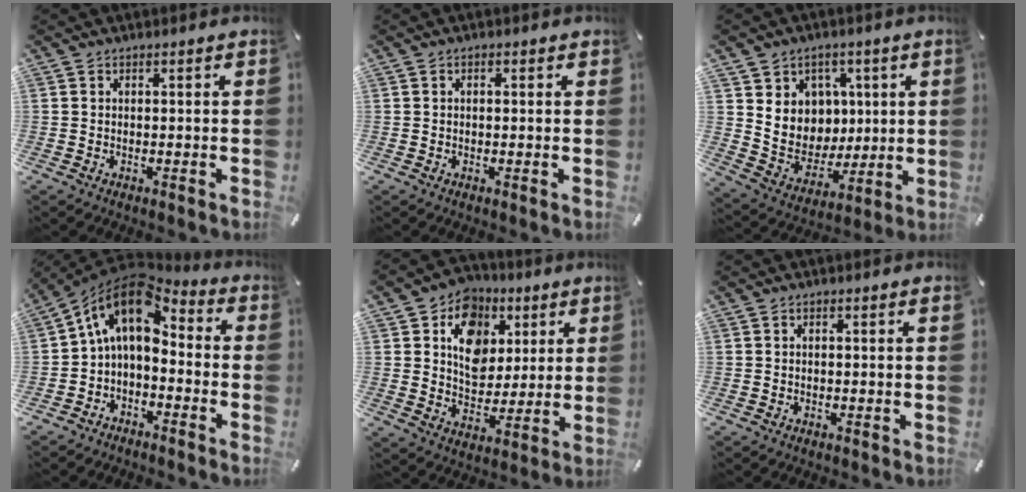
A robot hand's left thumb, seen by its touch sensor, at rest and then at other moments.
{"total": 0.7, "force": [0.1, 0.5, 0.5], "torque": [-0.009, 0.004, 0.000]}
{"total": 10.1, "force": [2.2, 9.8, 0.6], "torque": [-0.007, -0.035, 0.053]}
{"total": 11.0, "force": [1.8, 7.4, 7.9], "torque": [-0.145, -0.004, 0.032]}
{"total": 12.2, "force": [3.9, 10.3, 5.2], "torque": [-0.078, -0.016, 0.073]}
{"total": 0.5, "force": [0.1, 0.0, 0.5], "torque": [-0.008, 0.001, 0.002]}